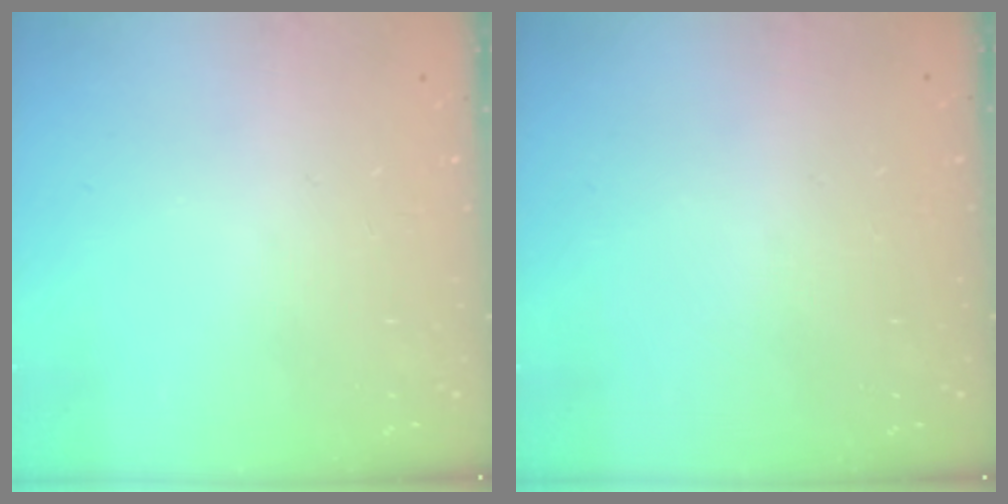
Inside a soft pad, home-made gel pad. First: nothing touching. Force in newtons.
{"total": 0.0}